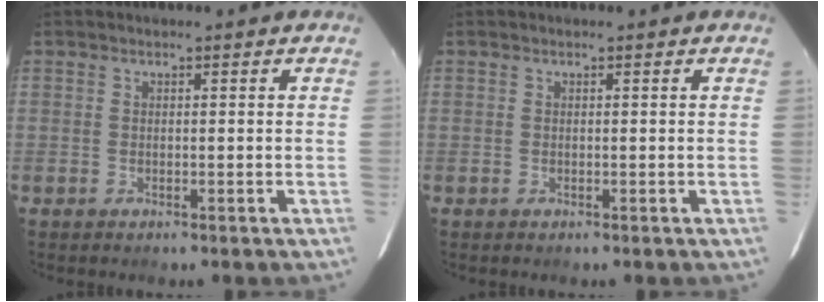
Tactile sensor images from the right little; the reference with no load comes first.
{"total": 0.0}